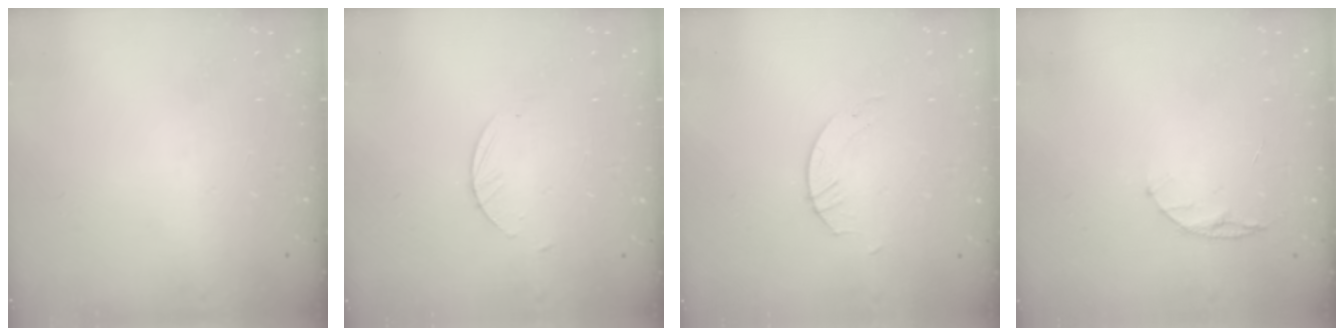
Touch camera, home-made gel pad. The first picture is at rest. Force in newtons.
{"total": 2.1, "press": 2.1, "slide": 0.2}
{"total": 2.6, "press": 2.6, "slide": 0.2}
{"total": 5.1, "press": 5.1, "slide": 0.6}